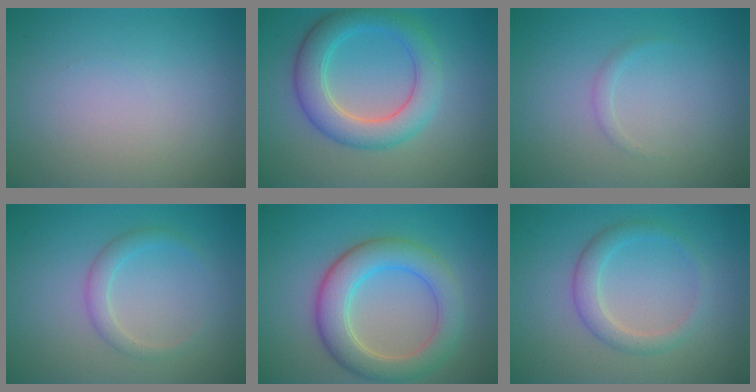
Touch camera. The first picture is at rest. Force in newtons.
{"total": 5.3, "press": 5.3, "slide": 0.2}
{"total": 0.7, "press": 0.7, "slide": 0.0}
{"total": 1.7, "press": 1.7, "slide": 0.1}
{"total": 6.0, "press": 6.0, "slide": 0.2}
{"total": 2.5, "press": 2.5, "slide": 0.2}